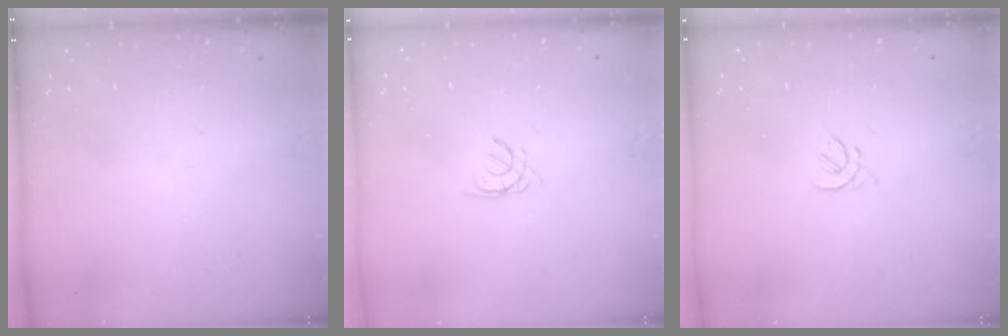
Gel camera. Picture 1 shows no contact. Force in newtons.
{"total": 0.5, "press": 0.4, "slide": 0.3}
{"total": 2.0, "press": 1.9, "slide": 0.7}